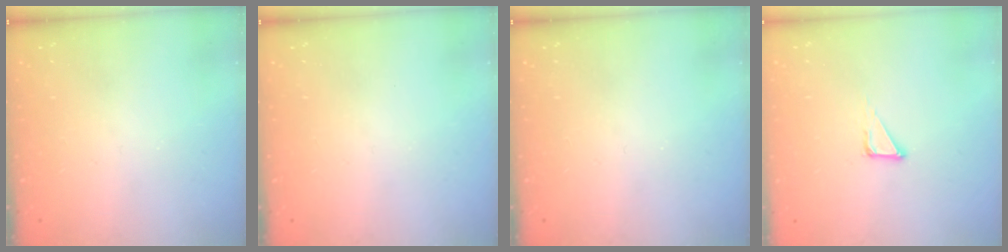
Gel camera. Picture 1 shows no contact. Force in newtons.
{"total": 0.0}
{"total": 0.0}
{"total": 3.5, "press": 3.5, "slide": 0.2}